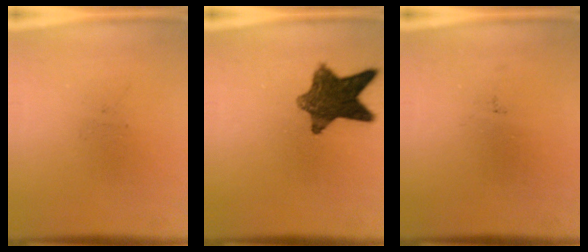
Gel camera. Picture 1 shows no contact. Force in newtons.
{"total": 10.1}
{"total": 0.0}